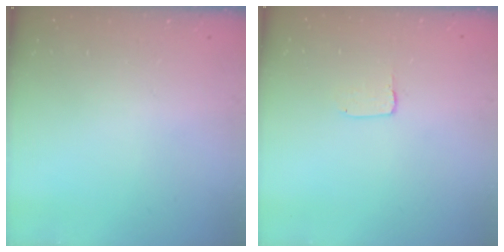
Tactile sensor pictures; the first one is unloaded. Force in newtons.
{"total": 2.0, "press": 2.0, "slide": 0.1}